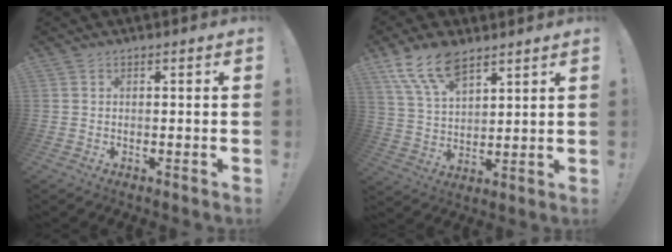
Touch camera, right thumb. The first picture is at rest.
{"total": 12.4, "force": [8.8, 5.6, 6.7], "torque": [-0.129, -0.040, 0.167]}